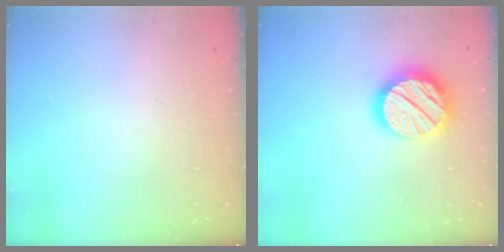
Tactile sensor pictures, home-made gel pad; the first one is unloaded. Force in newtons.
{"total": 16.9, "press": 16.8, "slide": 1.5}